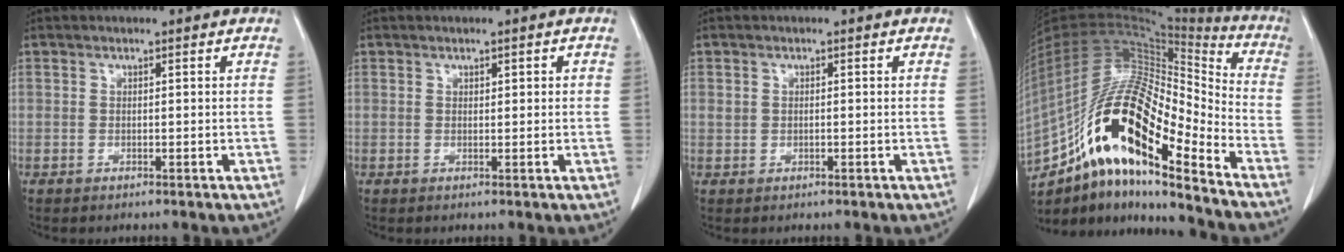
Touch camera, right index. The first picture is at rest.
{"total": 1.2, "force": [0.5, 0.6, 1.0], "torque": [-0.014, 0.005, 0.008]}
{"total": 1.1, "force": [0.1, 0.8, 0.8], "torque": [-0.019, 0.009, 0.007]}
{"total": 26.0, "force": [-14.4, 6.3, 20.7], "torque": [-0.409, 0.001, -0.255]}